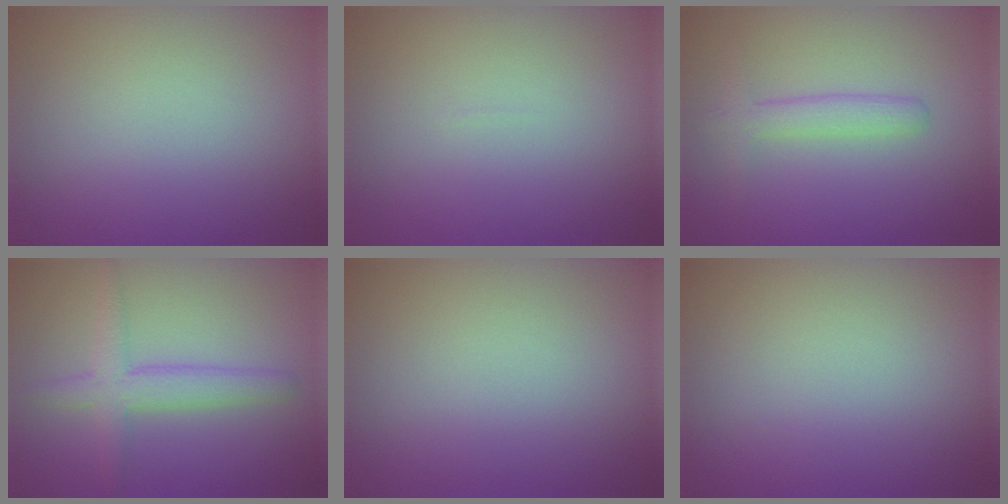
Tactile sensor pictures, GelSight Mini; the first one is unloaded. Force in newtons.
{"total": 0.0}
{"total": 2.2, "press": 2.2, "slide": 0.1}
{"total": 3.5, "press": 3.5, "slide": 0.0}
{"total": 0.0}
{"total": 0.0}